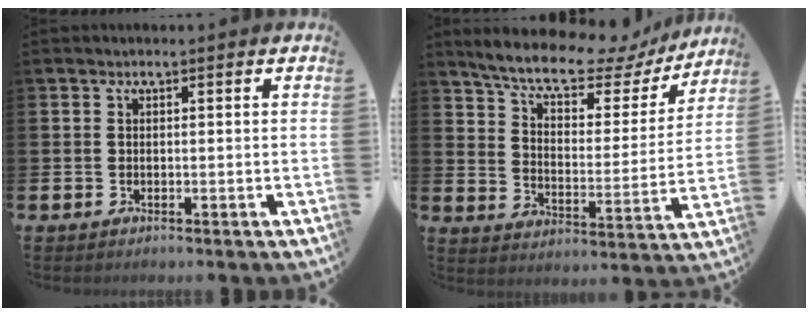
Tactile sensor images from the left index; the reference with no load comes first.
{"total": 9.5, "force": [8.3, 2.8, 3.8], "torque": [-0.096, -0.057, 0.137]}